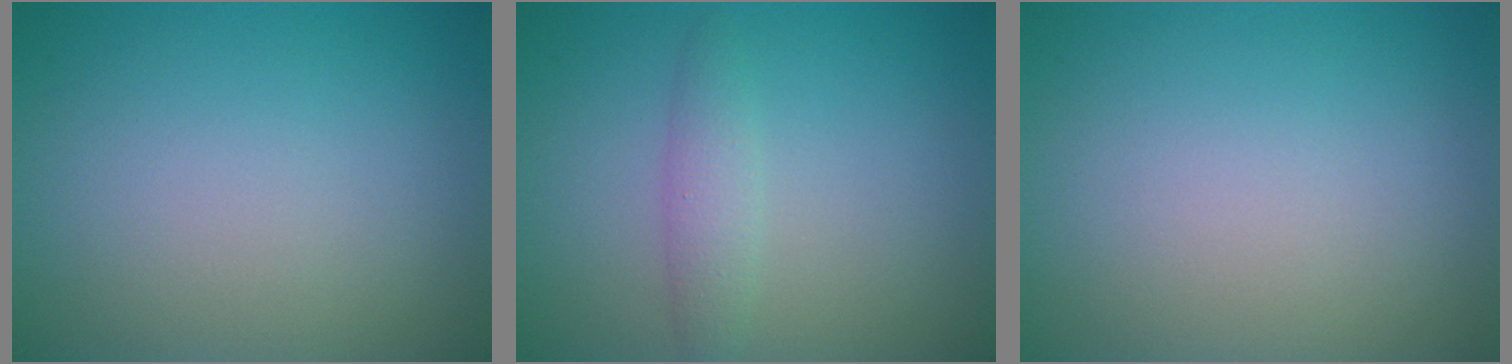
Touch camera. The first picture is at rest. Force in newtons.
{"total": 1.9, "press": 1.9, "slide": 0.0}
{"total": 0.0}